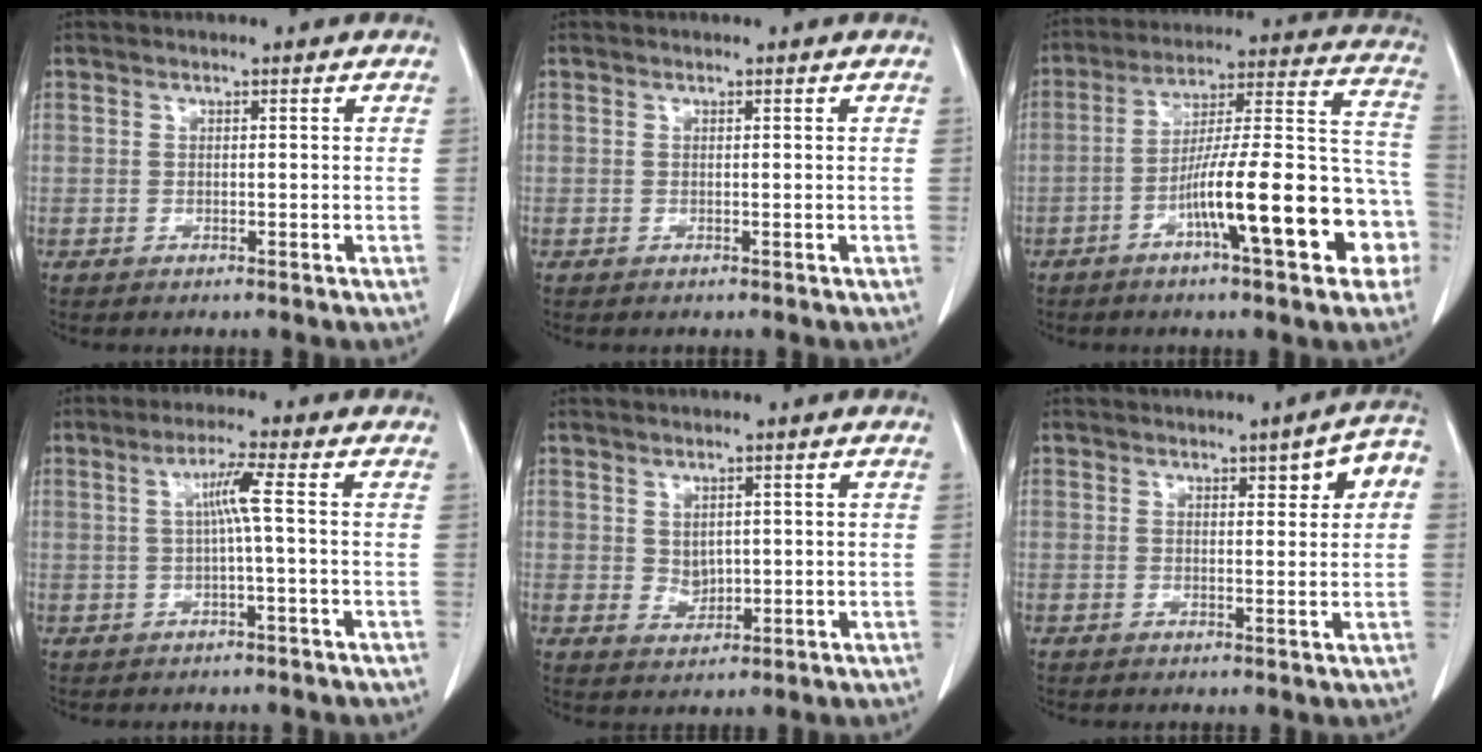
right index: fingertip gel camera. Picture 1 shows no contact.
{"total": 0.0}
{"total": 19.5, "force": [-7.4, 2.8, 17.8], "torque": [-0.220, 0.034, -0.105]}
{"total": 3.8, "force": [0.2, -0.8, 3.7], "torque": [-0.070, 0.008, 0.005]}
{"total": 2.5, "force": [0.7, 1.9, 1.5], "torque": [-0.024, -0.001, 0.024]}
{"total": 4.9, "force": [1.7, 1.2, 4.5], "torque": [-0.055, 0.014, 0.019]}